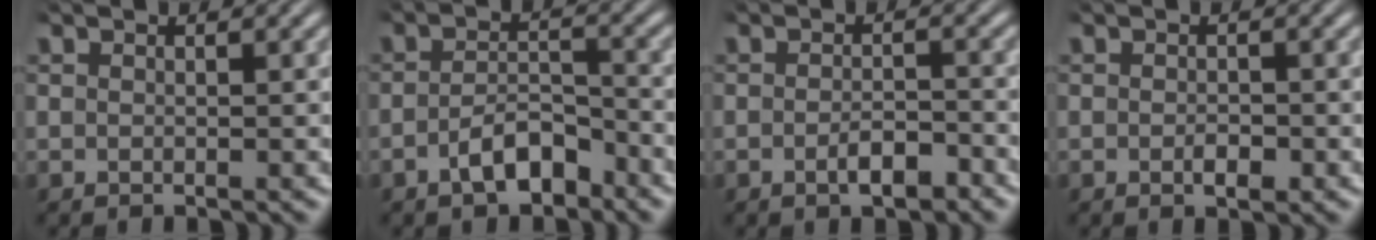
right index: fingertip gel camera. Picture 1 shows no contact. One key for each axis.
{"total": 3.8, "fx": -3.0, "fy": 1.2, "fz": 1.9, "tx": -0.024, "ty": -0.006, "tz": -0.046}
{"total": 2.4, "fx": -1.6, "fy": 0.8, "fz": 1.5, "tx": -0.018, "ty": 0.002, "tz": -0.031}
{"total": 1.2, "fx": -0.6, "fy": 0.5, "fz": 1.0, "tx": -0.017, "ty": -0.002, "tz": -0.010}